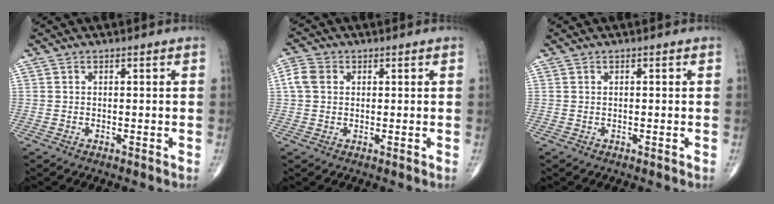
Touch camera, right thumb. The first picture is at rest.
{"total": 3.9, "force": [0.7, 3.1, 2.2], "torque": [-0.048, 0.011, 0.009]}
{"total": 0.0}